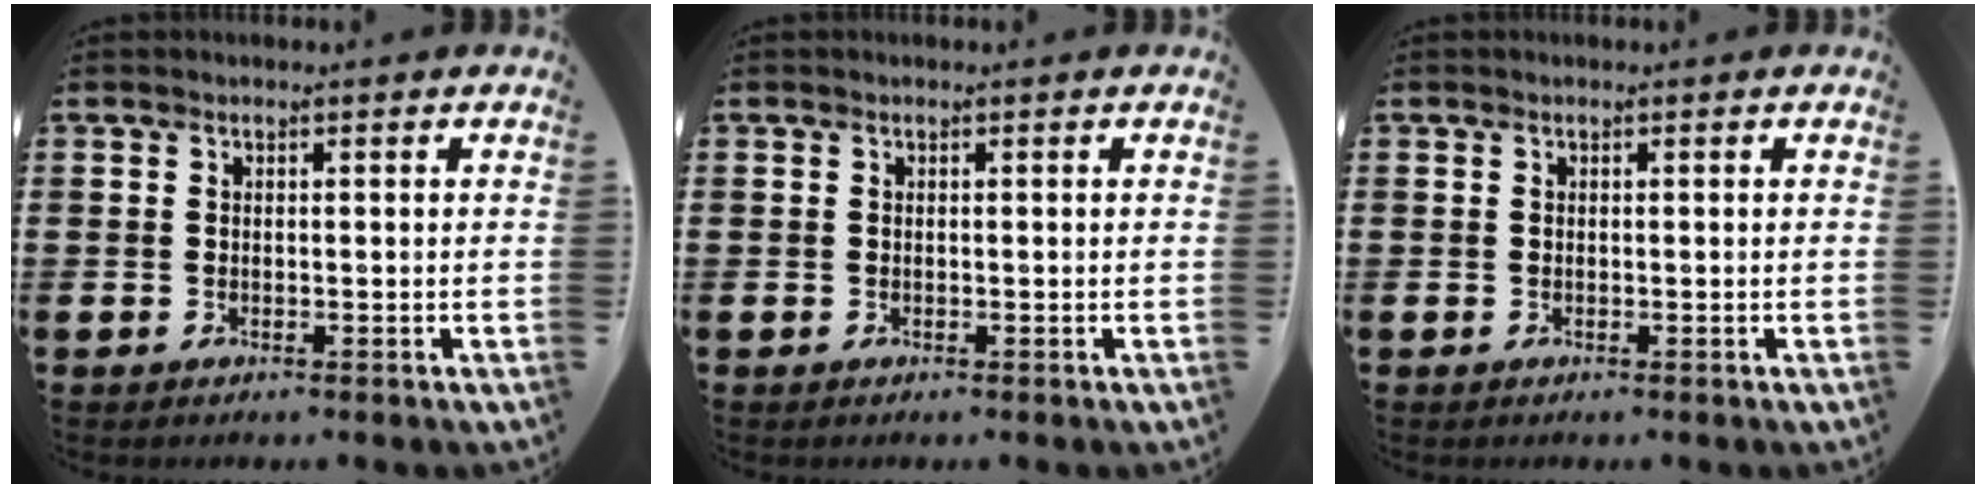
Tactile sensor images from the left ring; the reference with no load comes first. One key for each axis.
{"total": 0.0}
{"total": 0.0}